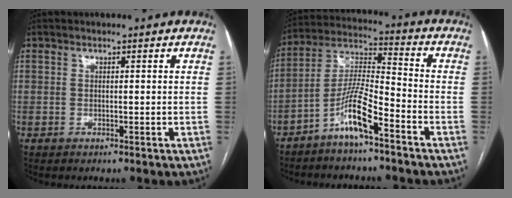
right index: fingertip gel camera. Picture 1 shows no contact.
{"total": 9.3, "force": [-5.6, 1.1, 7.3], "torque": [-0.156, 0.005, -0.112]}